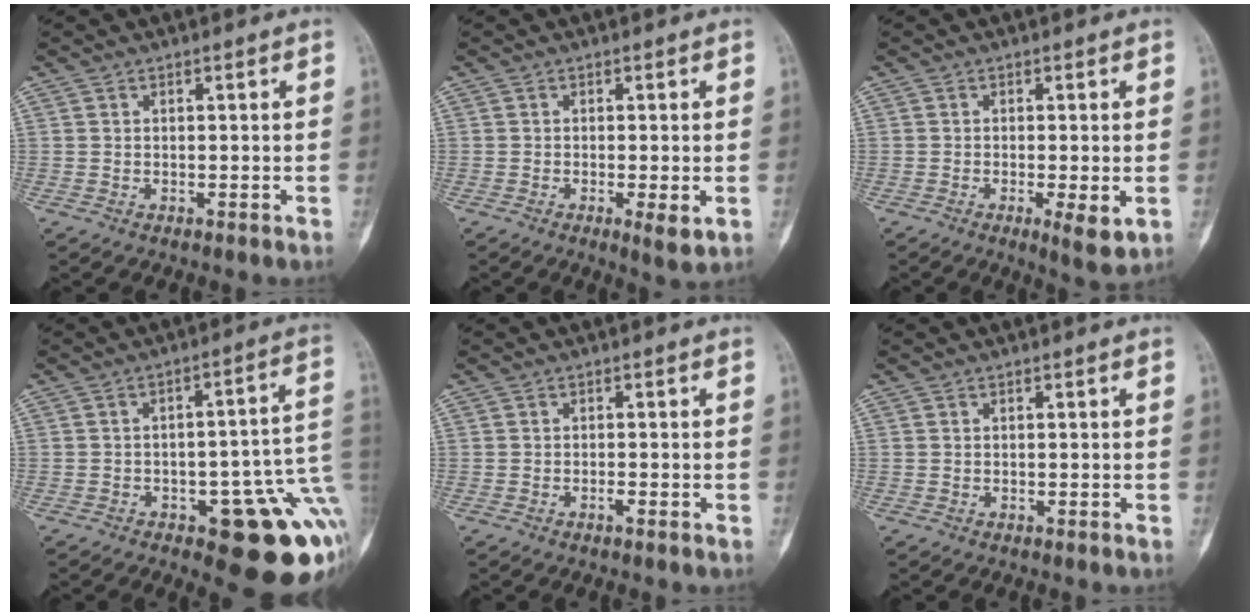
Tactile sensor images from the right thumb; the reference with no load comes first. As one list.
[{"total": 3.5, "force": [-0.8, 0.8, 3.3], "torque": [-0.056, -0.011, -0.015]}, {"total": 4.7, "force": [-1.1, 1.1, 4.4], "torque": [-0.071, -0.013, -0.019]}, {"total": 17.6, "force": [-5.4, 6.3, 15.5], "torque": [-0.131, 0.037, -0.052]}, {"total": 0.8, "force": [-0.5, 0.2, 0.6], "torque": [-0.011, 0.001, -0.009]}, {"total": 0.0}]